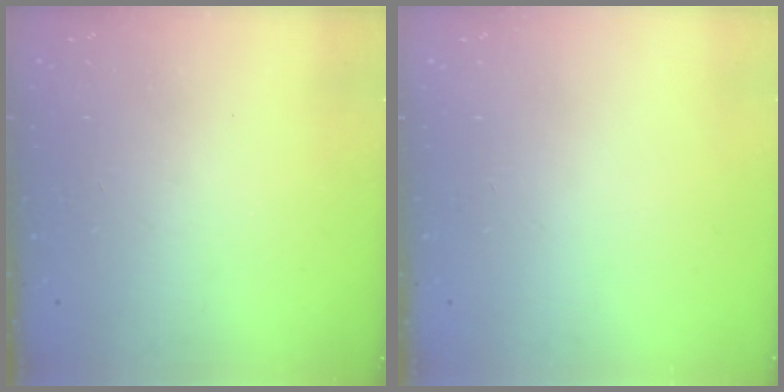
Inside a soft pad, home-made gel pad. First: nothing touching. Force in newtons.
{"total": 0.0}